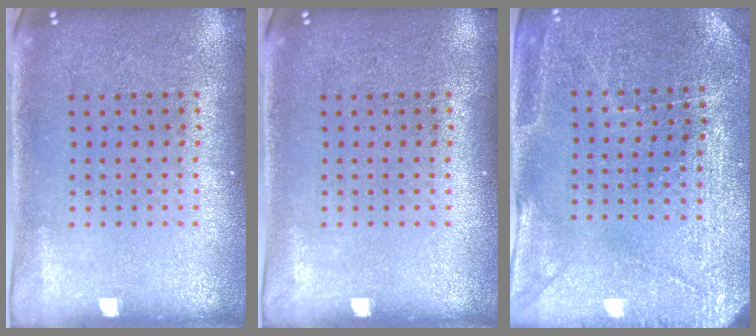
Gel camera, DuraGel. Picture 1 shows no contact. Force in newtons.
{"total": 0.0}
{"total": 2.9, "press": 2.8, "slide": 0.3}